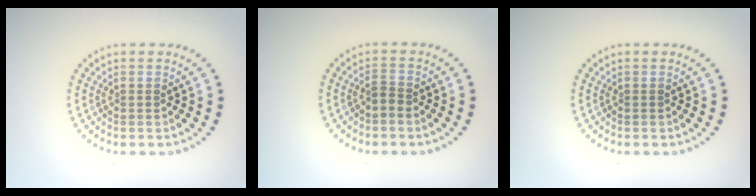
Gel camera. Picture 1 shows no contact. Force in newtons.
{"total": 1.2, "press": 1.0, "slide": 0.7}
{"total": 0.0}